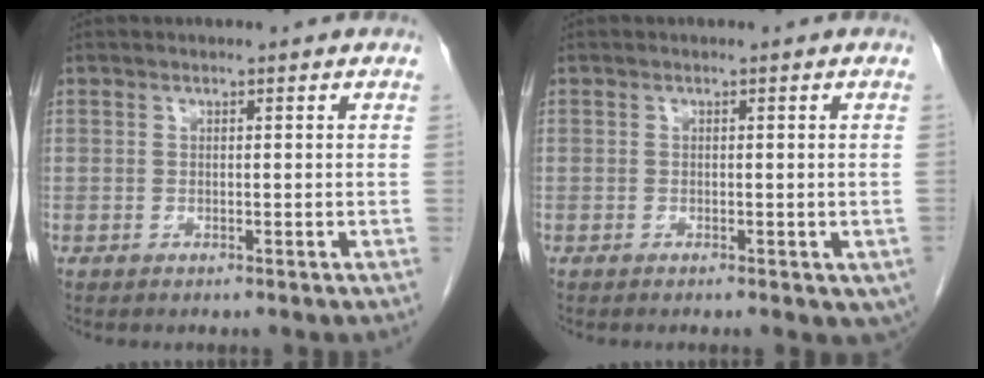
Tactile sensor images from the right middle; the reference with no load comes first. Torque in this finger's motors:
{"motor_torque": [1.13, -1.00, 0.13, 0.03]}